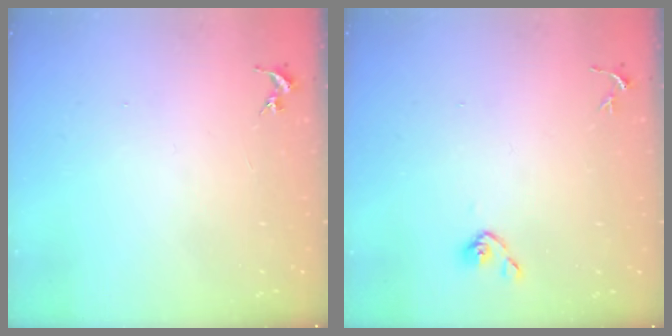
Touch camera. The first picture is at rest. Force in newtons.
{"total": 4.3, "press": 4.2, "slide": 1.1}